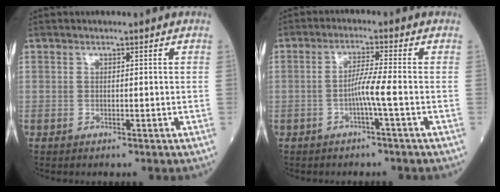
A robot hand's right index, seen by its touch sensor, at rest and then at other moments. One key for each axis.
{"total": 3.7, "fx": -1.1, "fy": -0.9, "fz": 3.4, "tx": -0.066, "ty": 0.004, "tz": -0.020}